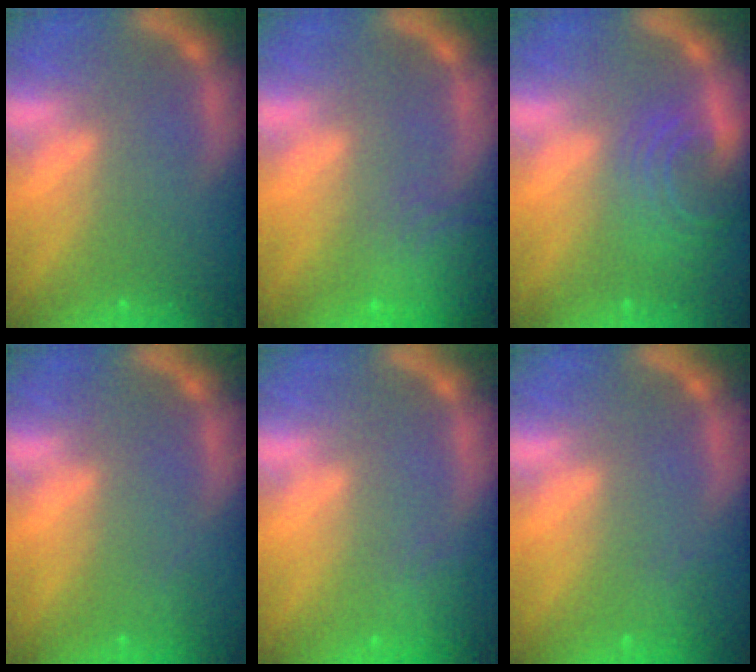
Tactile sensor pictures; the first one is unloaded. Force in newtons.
{"total": 7.4}
{"total": 6.1}
{"total": 0.9}
{"total": 2.9}
{"total": 1.4}